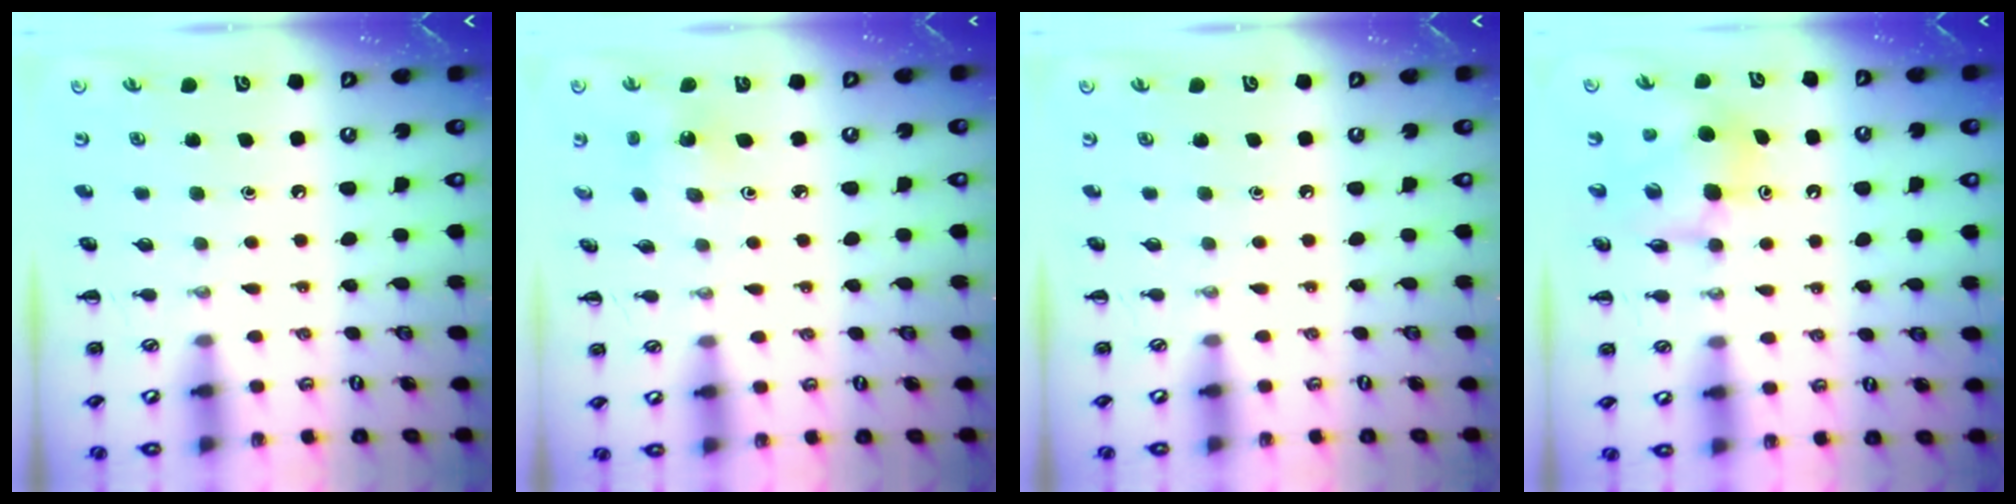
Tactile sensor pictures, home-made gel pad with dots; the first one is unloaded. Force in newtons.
{"total": 2.3, "press": 2.2, "slide": 0.7}
{"total": 0.0}
{"total": 7.4, "press": 7.3, "slide": 1.5}